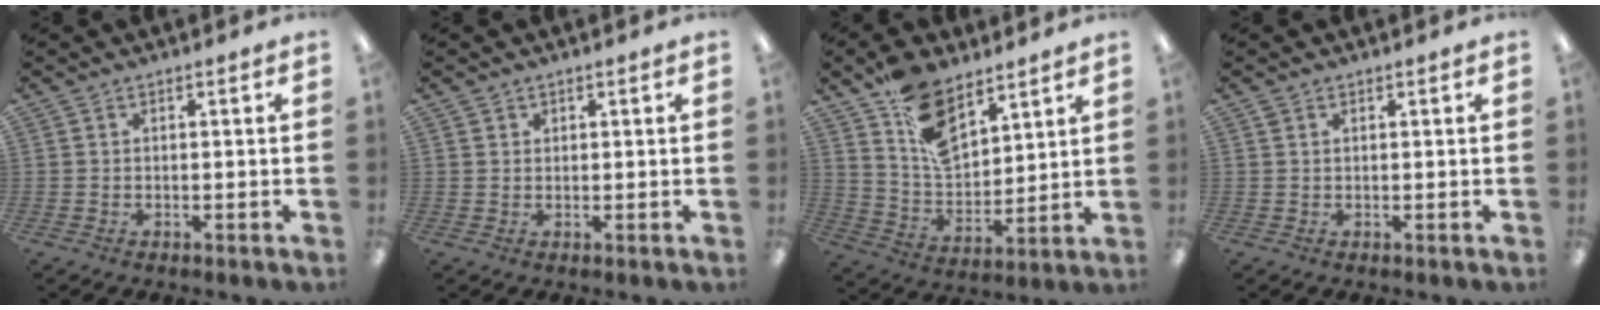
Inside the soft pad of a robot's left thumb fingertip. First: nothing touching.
{"total": 1.4, "force": [0.9, 1.0, 0.0], "torque": [0.008, -0.002, 0.016]}
{"total": 13.3, "force": [8.4, 7.1, 7.5], "torque": [-0.134, -0.039, 0.158]}
{"total": 0.9, "force": [0.7, 0.6, 0.3], "torque": [-0.007, 0.002, 0.012]}